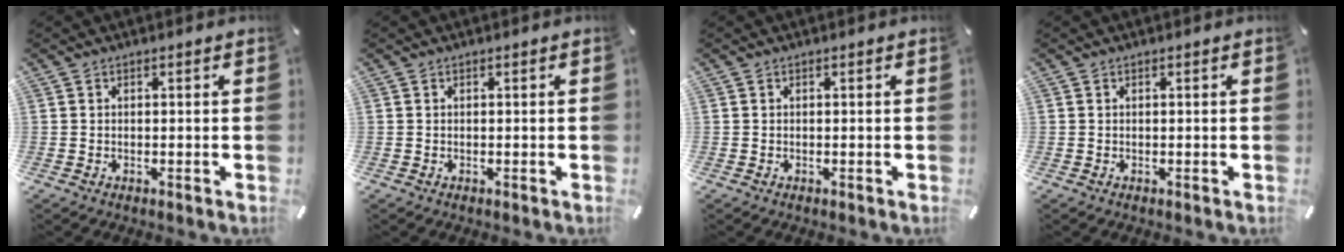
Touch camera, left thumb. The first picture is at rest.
{"total": 0.0}
{"total": 0.0}
{"total": 0.0}